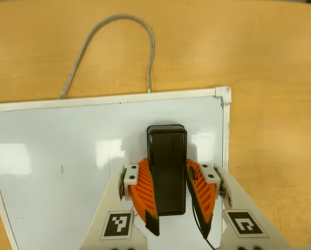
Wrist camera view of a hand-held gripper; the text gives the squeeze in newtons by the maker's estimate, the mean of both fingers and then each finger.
{"total": 16.5, "left": 16.0, "right": 17.1}